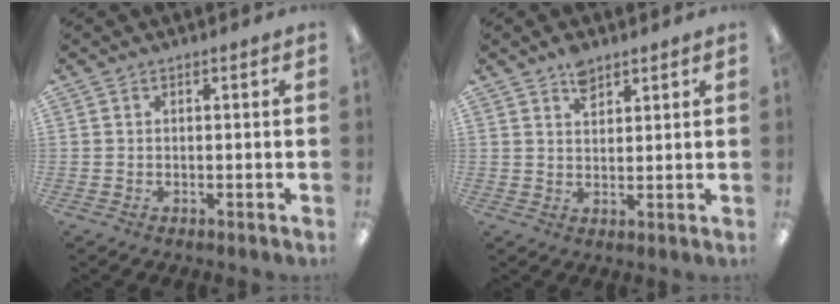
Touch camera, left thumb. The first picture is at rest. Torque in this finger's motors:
{"motor_torque": [0.75, 0.22, 0.43, -0.53, 0.00]}